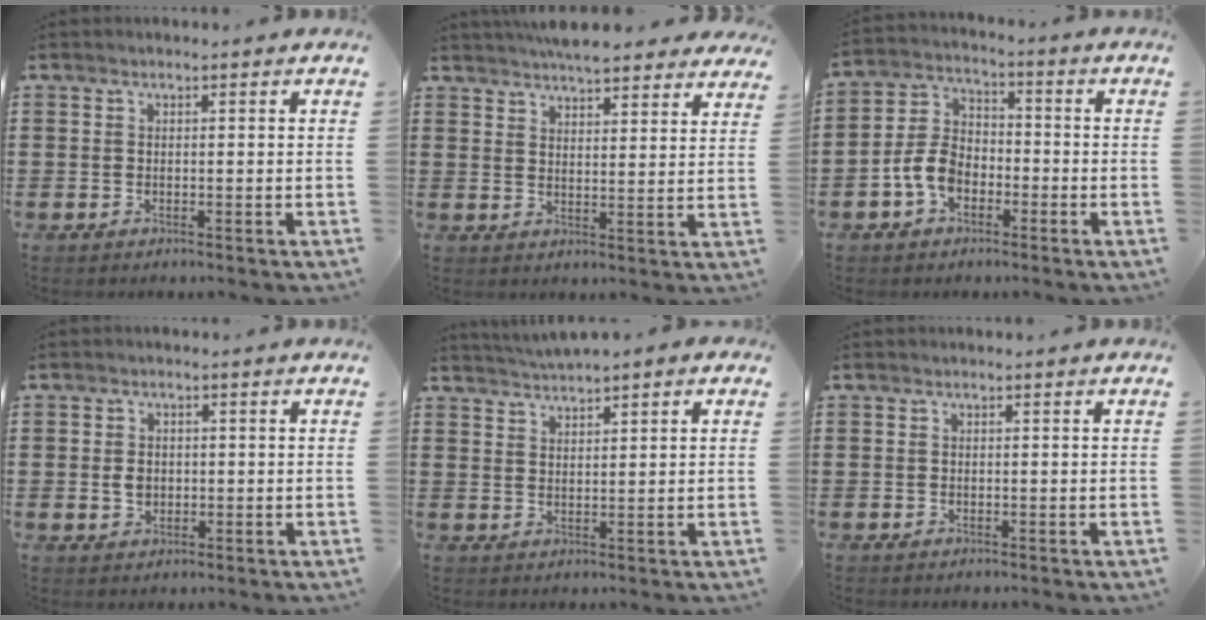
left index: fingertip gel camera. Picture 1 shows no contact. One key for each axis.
{"total": 5.7, "fx": 5.4, "fy": 0.9, "fz": 1.5, "tx": -0.036, "ty": -0.017, "tz": 0.100}
{"total": 7.0, "fx": -2.9, "fy": 4.6, "fz": 4.3, "tx": -0.111, "ty": 0.010, "tz": -0.063}
{"total": 2.4, "fx": 0.1, "fy": 1.8, "fz": 1.6, "tx": -0.035, "ty": 0.006, "tz": 0.000}
{"total": 2.2, "fx": 2.2, "fy": 0.0, "fz": 0.3, "tx": -0.012, "ty": -0.002, "tz": 0.040}
{"total": 0.0}